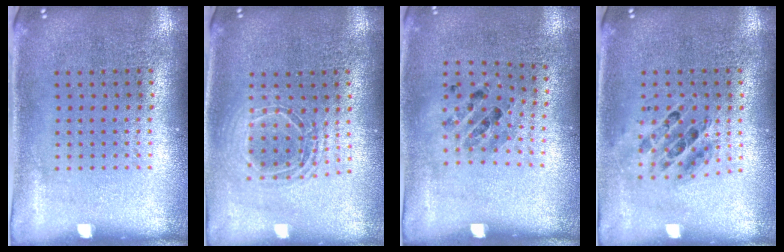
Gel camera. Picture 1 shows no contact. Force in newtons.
{"total": 1.8, "press": 1.5, "slide": 0.9}
{"total": 0.9, "press": 0.7, "slide": 0.5}
{"total": 0.7, "press": 0.7, "slide": 0.2}